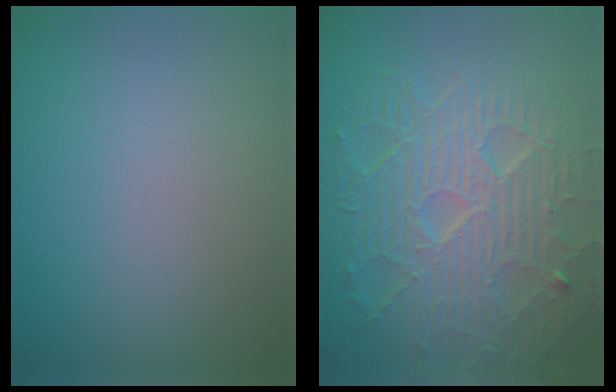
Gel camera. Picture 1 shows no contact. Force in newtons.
{"total": 10.5, "press": 6.7, "slide": 8.1}